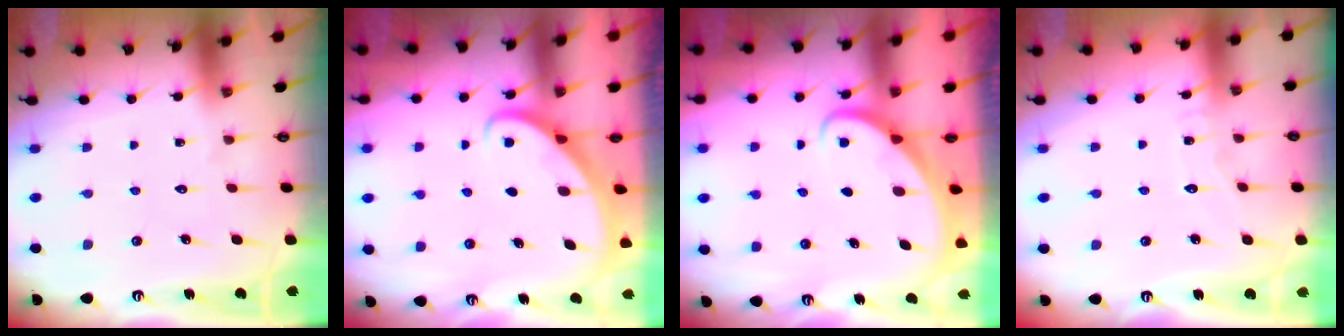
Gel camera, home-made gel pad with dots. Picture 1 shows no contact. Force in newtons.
{"total": 2.7, "press": 2.7, "slide": 0.2}
{"total": 2.4, "press": 2.4, "slide": 0.2}
{"total": 4.8, "press": 4.7, "slide": 0.4}